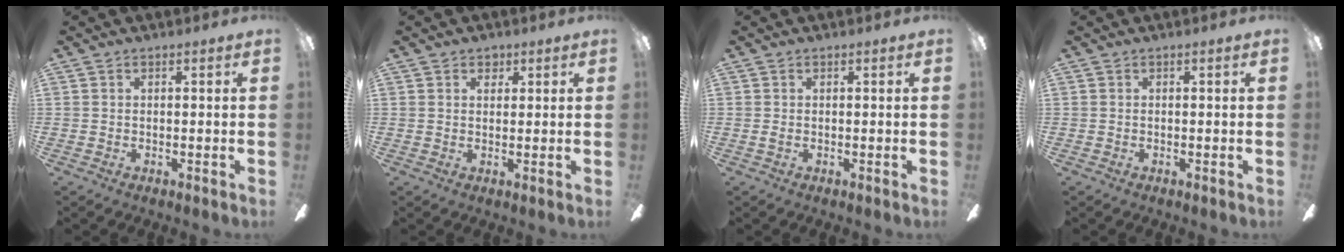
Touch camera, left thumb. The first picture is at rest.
{"total": 2.3, "force": [1.4, 1.6, 1.0], "torque": [-0.006, -0.002, 0.022]}
{"total": 0.7, "force": [0.0, 0.3, 0.6], "torque": [-0.012, 0.002, -0.001]}
{"total": 0.0}